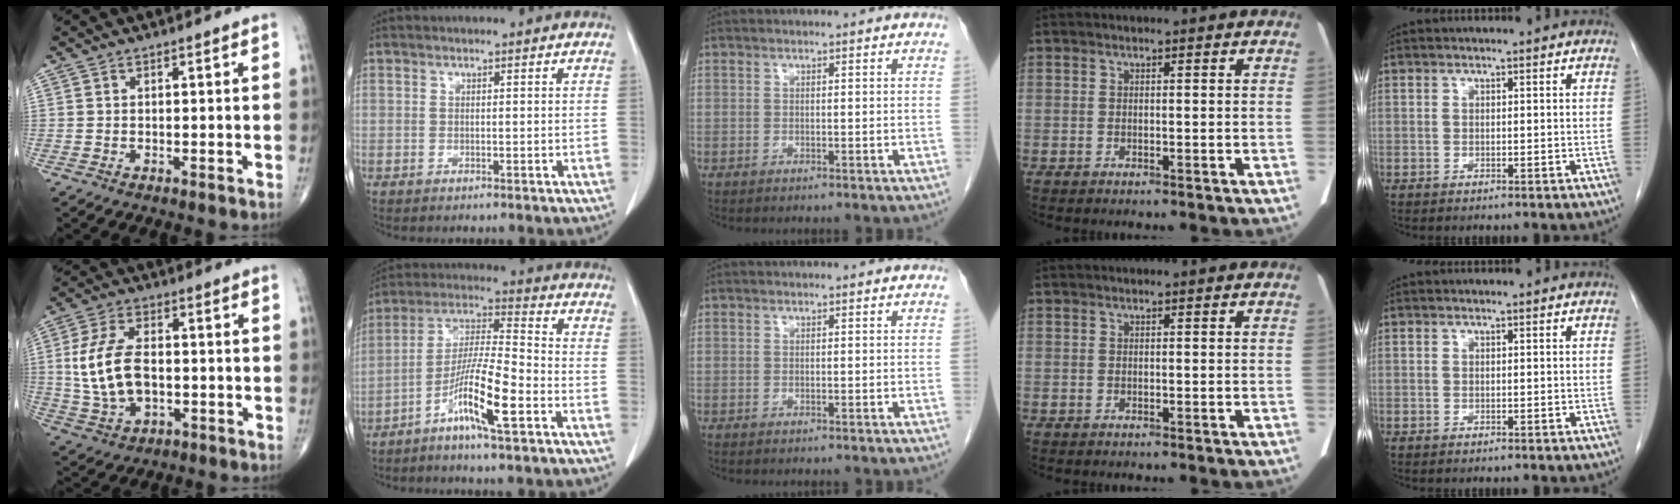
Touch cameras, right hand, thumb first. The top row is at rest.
{"thumb": {"total": 11.9, "force": [-0.5, 7.1, 9.5], "torque": [-0.186, 0.009, -0.005]}, "index": {"total": 11.1, "force": [-5.5, 0.4, 9.6], "torque": [-0.185, 0.001, -0.106]}}